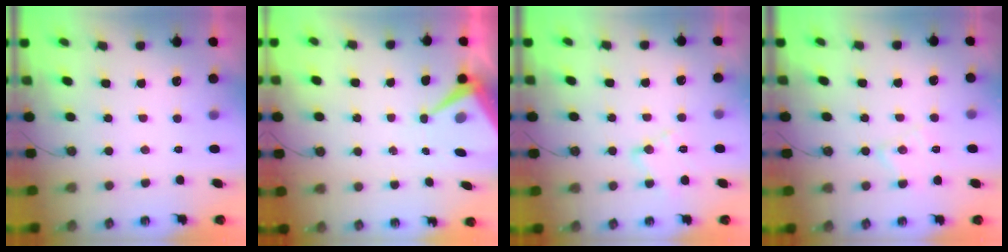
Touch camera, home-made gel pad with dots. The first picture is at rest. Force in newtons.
{"total": 8.1, "press": 8.1, "slide": 0.4}
{"total": 11.9, "press": 11.9, "slide": 0.8}
{"total": 8.6, "press": 8.6, "slide": 0.6}